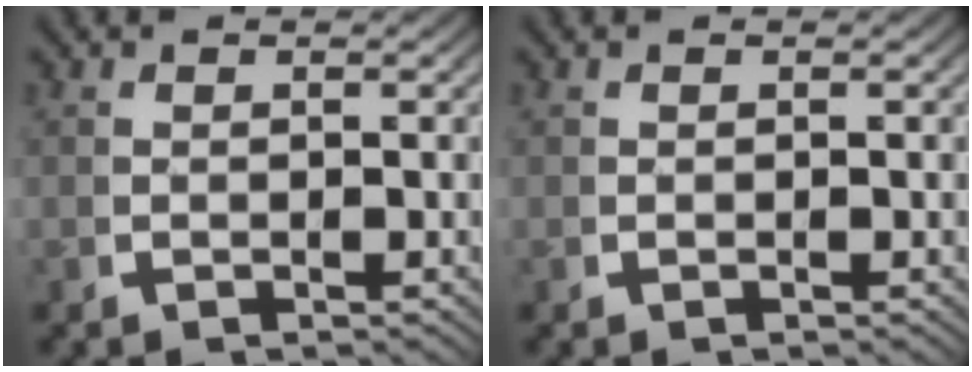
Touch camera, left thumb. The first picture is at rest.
{"total": 0.0}